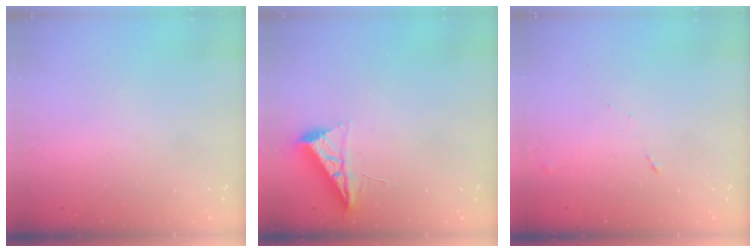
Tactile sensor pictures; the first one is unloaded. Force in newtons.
{"total": 7.0, "press": 6.9, "slide": 0.8}
{"total": 4.1, "press": 4.1, "slide": 0.7}